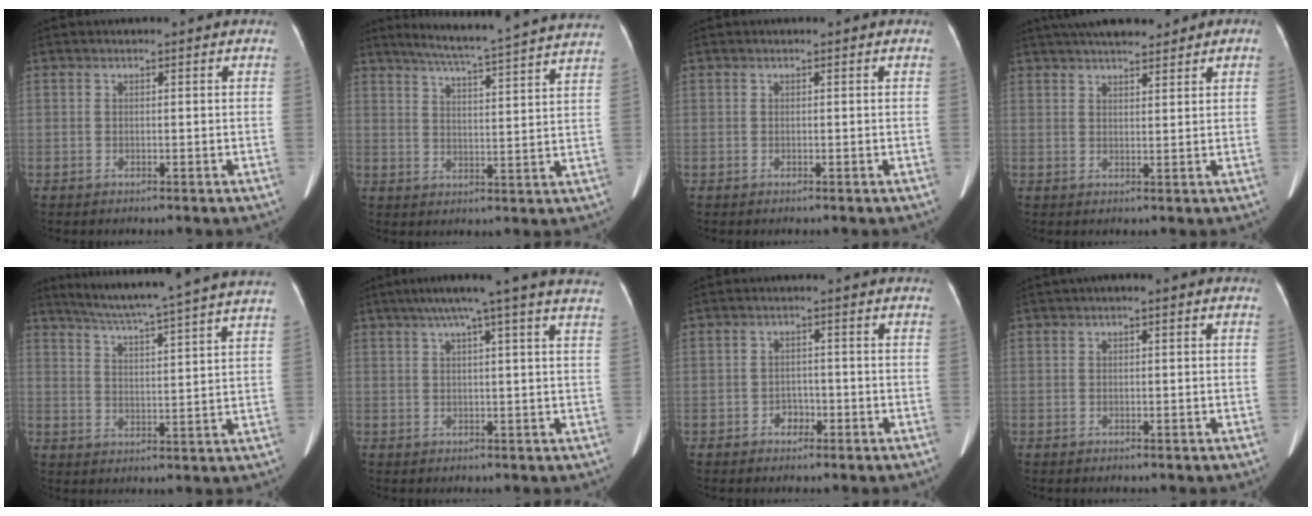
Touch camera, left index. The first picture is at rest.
{"total": 21.1, "force": [19.1, -0.9, 8.9], "torque": [-0.143, -0.027, 0.242]}
{"total": 0.0}
{"total": 9.2, "force": [7.6, 2.3, 4.8], "torque": [-0.067, 0.018, 0.111]}
{"total": 20.2, "force": [17.8, -1.6, 9.3], "torque": [-0.158, -0.021, 0.237]}
{"total": 13.0, "force": [10.2, -1.3, 8.0], "torque": [-0.128, 0.030, 0.116]}
{"total": 2.2, "force": [-1.4, 1.5, 0.8], "torque": [-0.013, 0.004, -0.022]}
{"total": 1.2, "force": [0.1, 0.4, 1.1], "torque": [-0.020, 0.004, -0.002]}